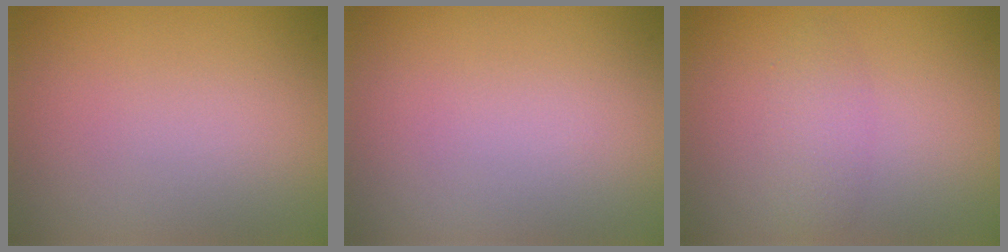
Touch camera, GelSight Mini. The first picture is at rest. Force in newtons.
{"total": 0.0}
{"total": 2.0, "press": 2.0, "slide": 0.0}